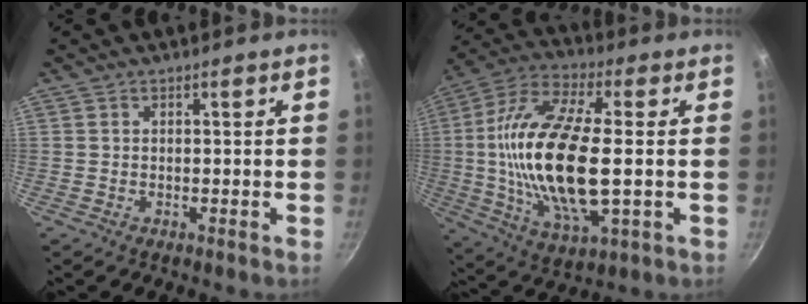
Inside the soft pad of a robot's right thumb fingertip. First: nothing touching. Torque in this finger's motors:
{"motor_torque": [-0.60, 2.42, 2.34, -0.19, 0.54]}